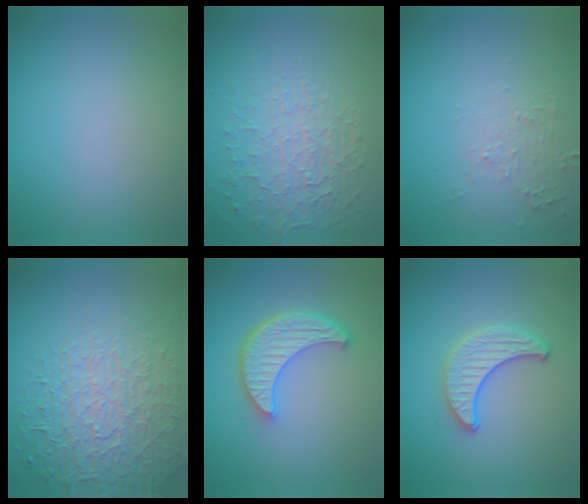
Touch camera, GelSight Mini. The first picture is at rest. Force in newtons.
{"total": 5.3, "press": 3.4, "slide": 4.1}
{"total": 2.1, "press": 2.0, "slide": 0.5}
{"total": 7.2, "press": 5.2, "slide": 4.9}
{"total": 5.5, "press": 4.2, "slide": 3.6}
{"total": 3.0, "press": 2.8, "slide": 0.9}